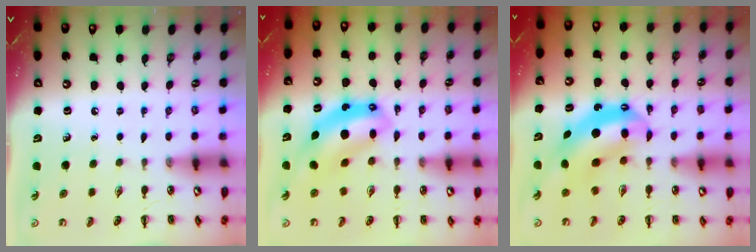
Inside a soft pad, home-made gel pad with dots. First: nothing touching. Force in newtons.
{"total": 8.3, "press": 8.0, "slide": 2.1}
{"total": 8.2, "press": 8.0, "slide": 2.0}